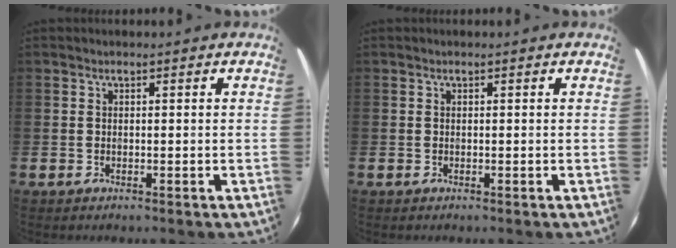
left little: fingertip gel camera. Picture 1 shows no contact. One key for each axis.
{"total": 0.0}